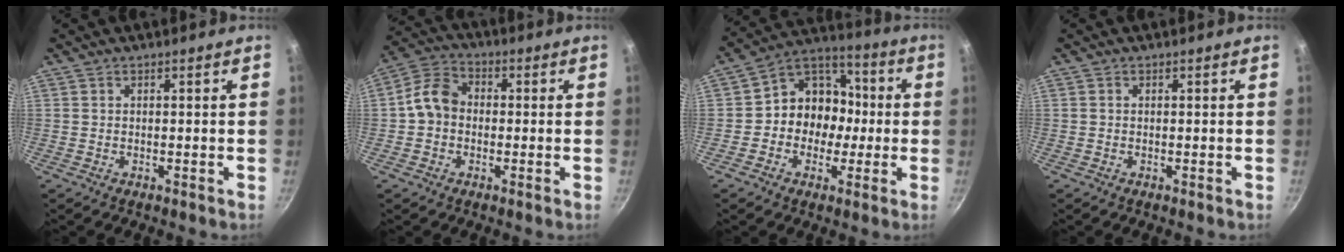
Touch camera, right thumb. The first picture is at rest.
{"total": 7.8, "force": [-0.5, 6.3, 4.5], "torque": [-0.056, 0.023, -0.029]}
{"total": 12.3, "force": [-1.3, 10.6, 6.1], "torque": [-0.038, 0.043, -0.041]}
{"total": 0.0}